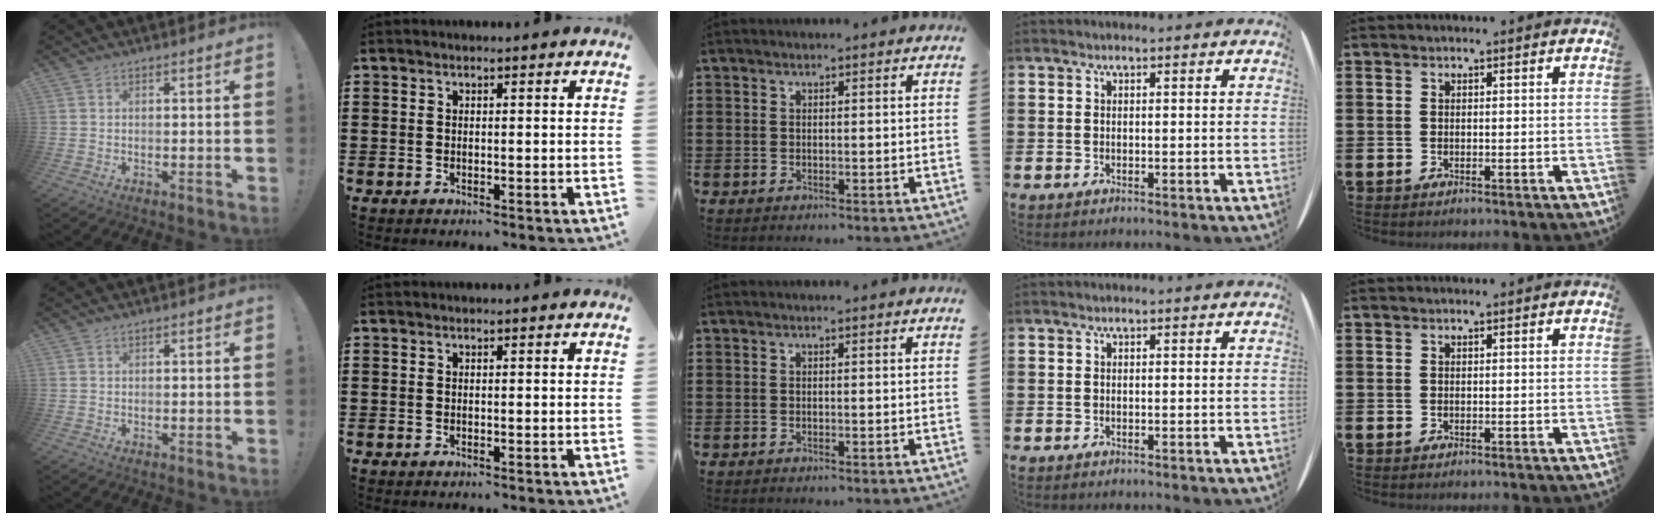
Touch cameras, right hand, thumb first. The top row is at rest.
{}